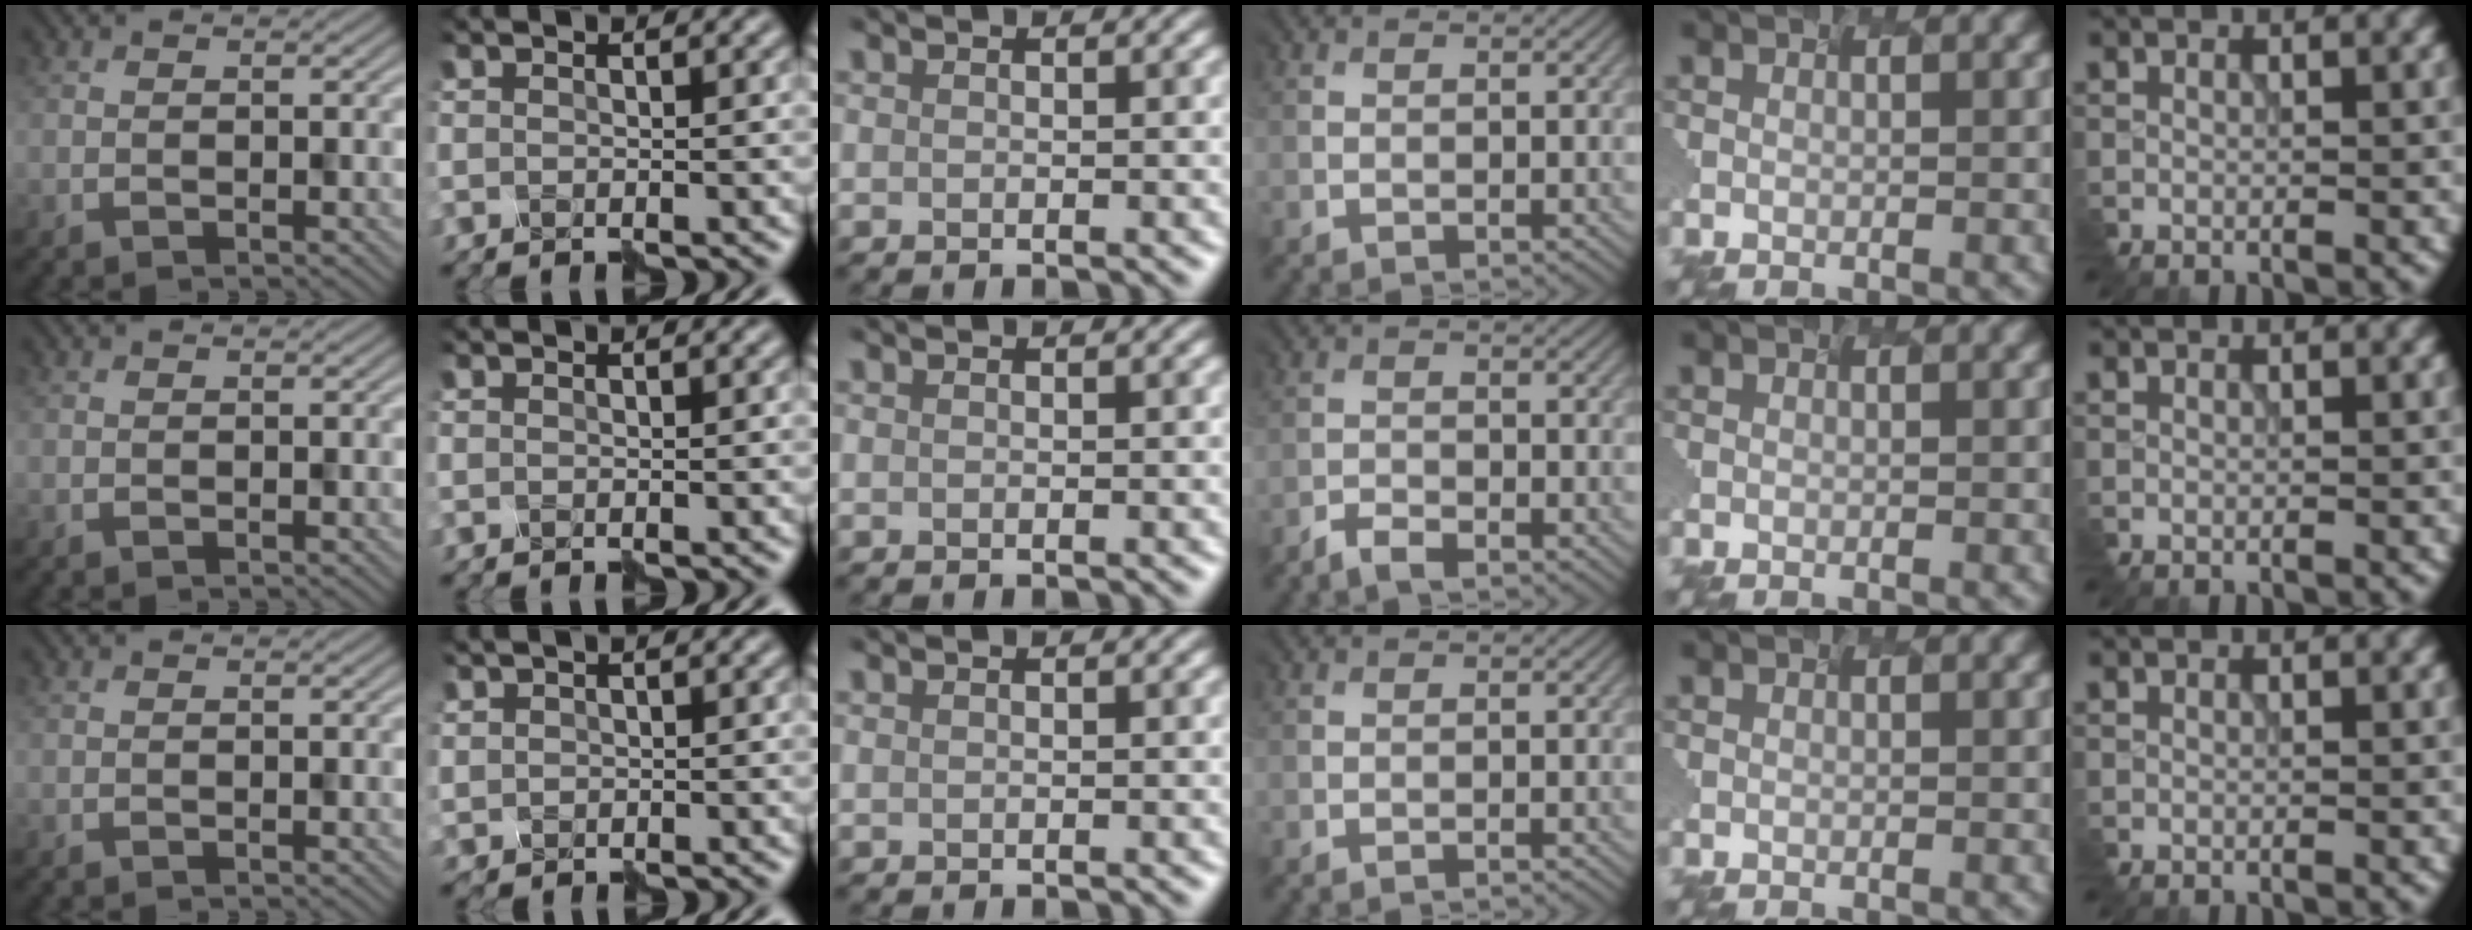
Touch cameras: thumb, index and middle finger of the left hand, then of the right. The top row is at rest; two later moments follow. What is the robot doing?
{"motion": "assemble", "object": "hinged jar"}